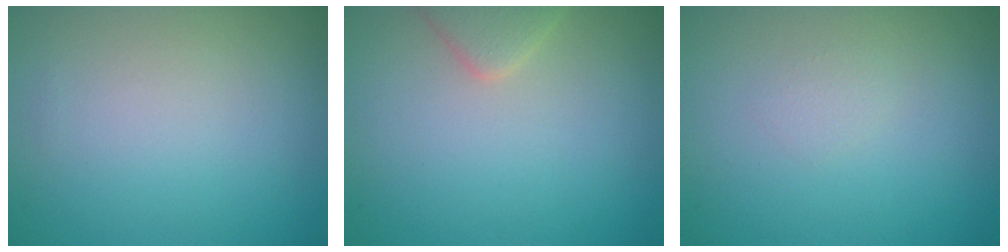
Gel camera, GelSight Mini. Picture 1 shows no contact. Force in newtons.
{"total": 2.3, "press": 2.3, "slide": 0.1}
{"total": 0.6, "press": 0.6, "slide": 0.0}